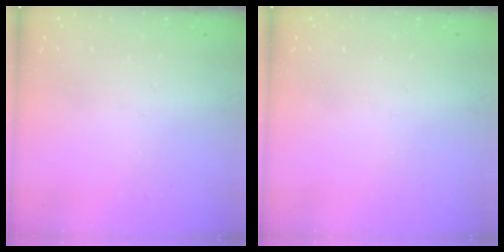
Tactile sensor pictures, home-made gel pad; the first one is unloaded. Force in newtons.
{"total": 0.0}